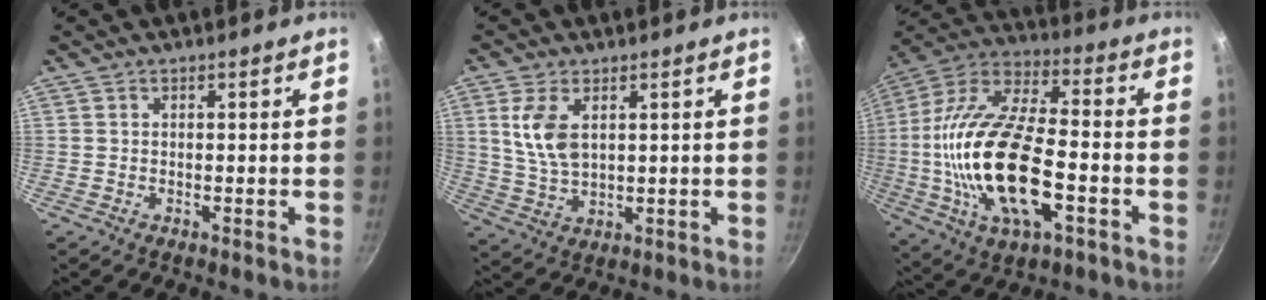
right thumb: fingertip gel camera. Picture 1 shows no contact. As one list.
[{"total": 8.0, "force": [2.4, 4.5, 6.2], "torque": [-0.118, -0.016, 0.052]}, {"total": 24.6, "force": [-4.6, 10.9, 21.5], "torque": [-0.420, 0.025, -0.095]}]